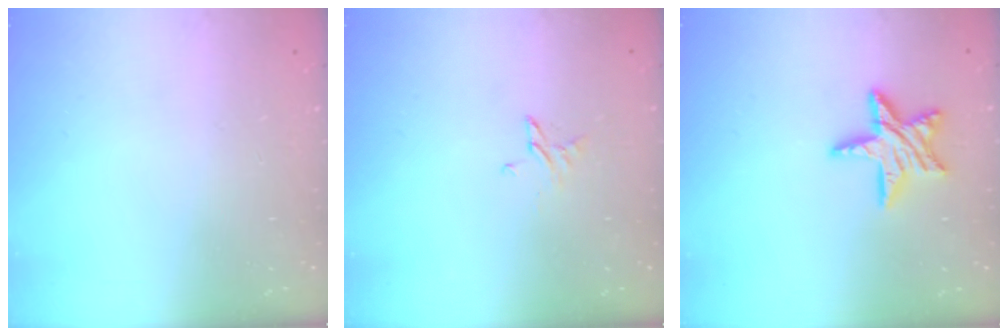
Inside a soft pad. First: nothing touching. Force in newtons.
{"total": 2.6, "press": 2.6, "slide": 0.3}
{"total": 12.1, "press": 12.1, "slide": 1.0}